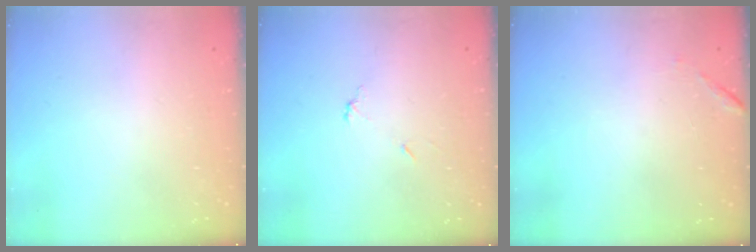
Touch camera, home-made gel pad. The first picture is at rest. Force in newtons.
{"total": 4.7, "press": 4.6, "slide": 0.3}
{"total": 6.2, "press": 6.2, "slide": 0.2}